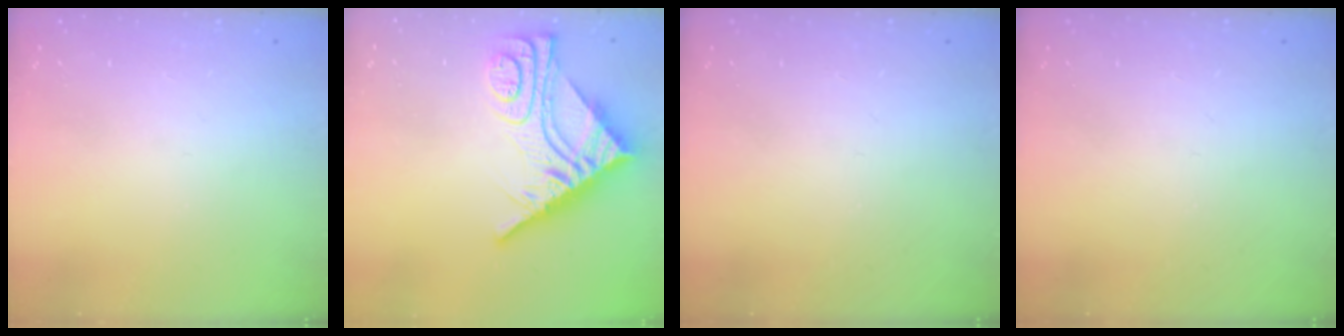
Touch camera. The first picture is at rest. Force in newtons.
{"total": 12.3, "press": 12.3, "slide": 1.1}
{"total": 0.0}
{"total": 0.0}